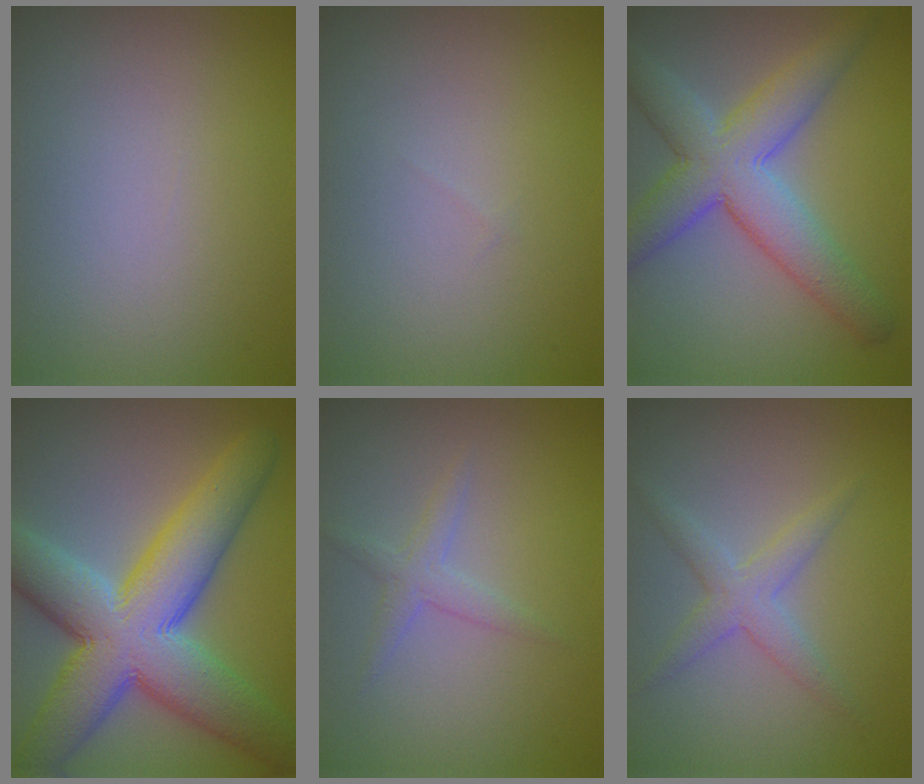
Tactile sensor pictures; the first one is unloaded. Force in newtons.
{"total": 0.0}
{"total": 7.3, "press": 7.3, "slide": 0.4}
{"total": 12.2, "press": 12.1, "slide": 0.9}
{"total": 1.6, "press": 1.6, "slide": 0.1}
{"total": 2.4, "press": 2.4, "slide": 0.1}